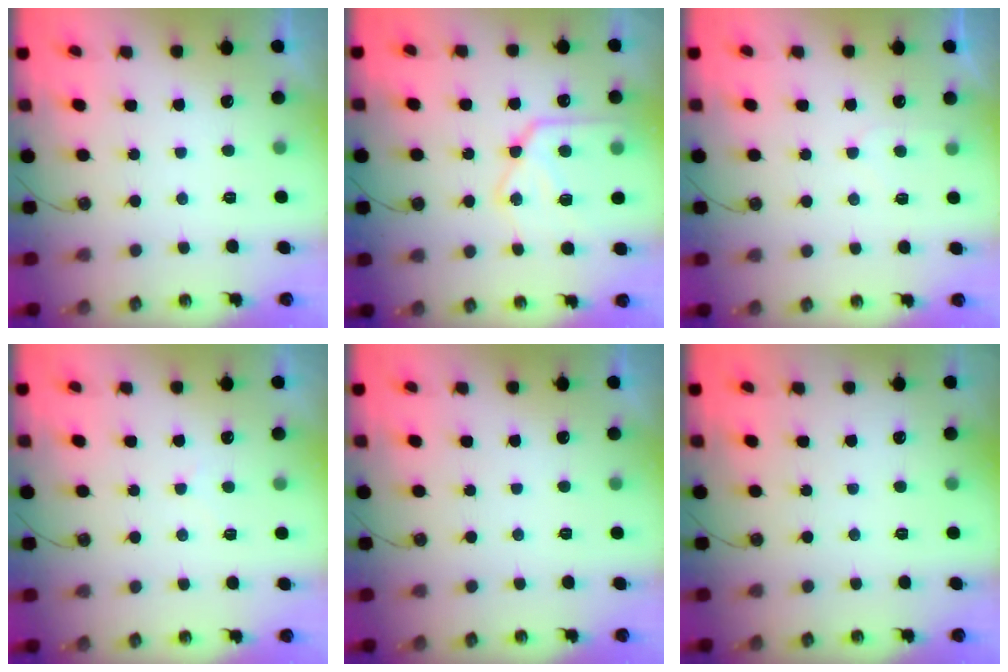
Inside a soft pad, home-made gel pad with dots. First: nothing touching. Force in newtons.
{"total": 15.2, "press": 15.1, "slide": 1.5}
{"total": 3.5, "press": 3.4, "slide": 0.5}
{"total": 5.0, "press": 4.9, "slide": 0.6}
{"total": 0.0}
{"total": 0.0}